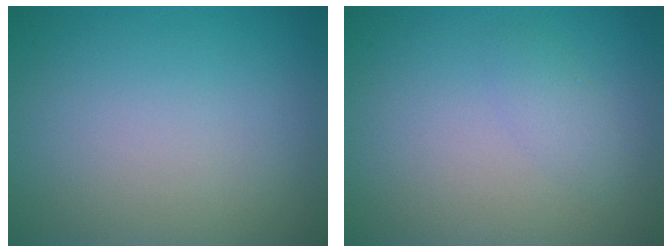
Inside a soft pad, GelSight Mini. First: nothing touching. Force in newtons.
{"total": 1.3, "press": 1.3, "slide": 0.0}